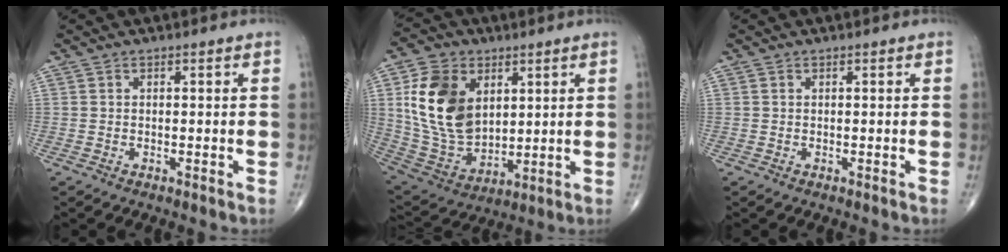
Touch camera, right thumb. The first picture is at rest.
{"total": 17.6, "force": [4.7, 12.1, 11.9], "torque": [-0.203, -0.021, 0.102]}
{"total": 0.0}